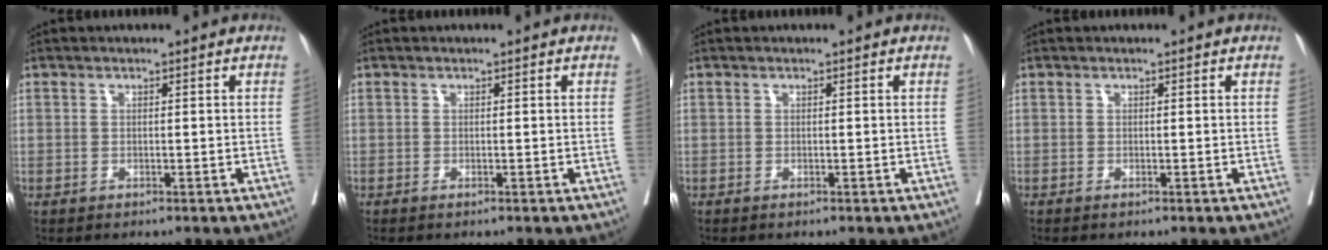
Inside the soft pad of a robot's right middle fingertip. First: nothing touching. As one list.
[{"total": 0.0}, {"total": 0.0}, {"total": 0.0}]